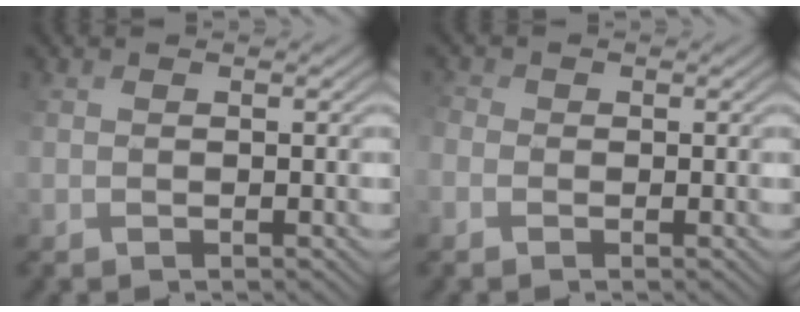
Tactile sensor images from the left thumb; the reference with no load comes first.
{"total": 1.6, "force": [-0.9, 1.3, 0.4], "torque": [-0.032, -0.004, -0.013]}